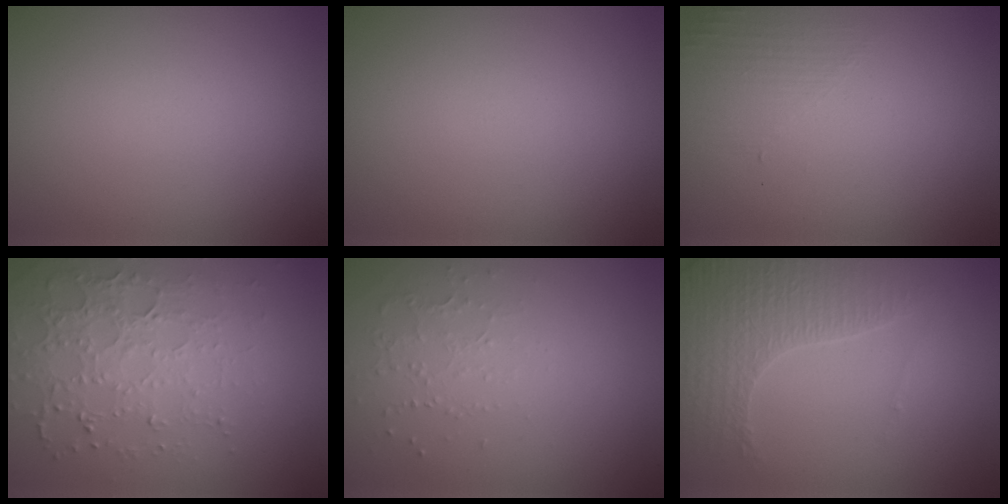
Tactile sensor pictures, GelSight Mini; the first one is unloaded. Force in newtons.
{"total": 0.0}
{"total": 1.4, "press": 0.2, "slide": 1.4}
{"total": 4.0, "press": 3.8, "slide": 1.4}
{"total": 1.0, "press": 0.6, "slide": 0.8}
{"total": 4.2, "press": 3.4, "slide": 2.5}